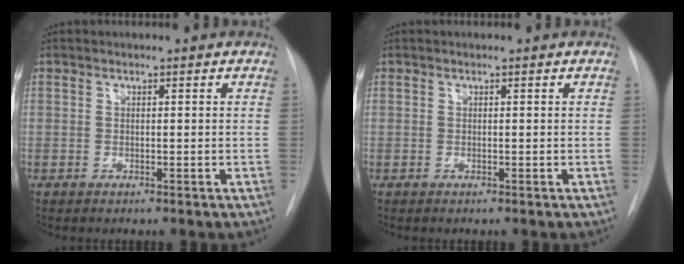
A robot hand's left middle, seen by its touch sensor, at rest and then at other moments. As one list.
[{"total": 0.0}]